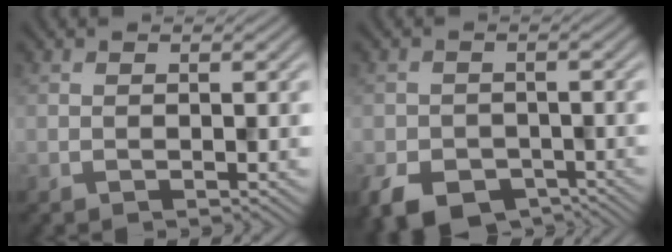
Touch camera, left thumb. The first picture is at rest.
{"total": 6.3, "force": [-3.6, 4.4, 2.8], "torque": [-0.055, -0.023, -0.060]}